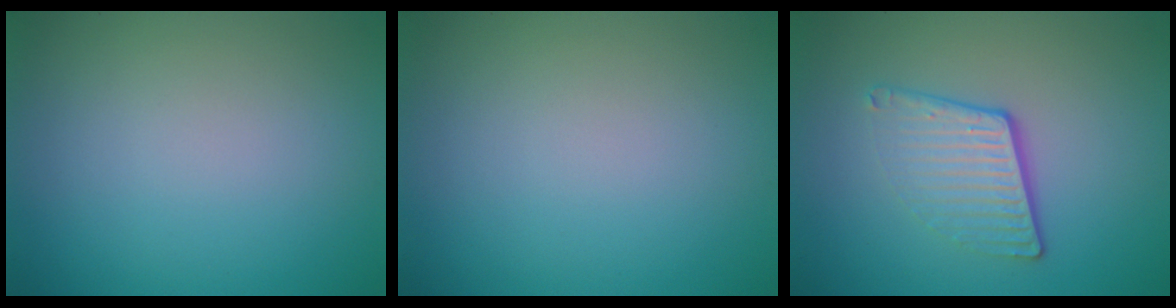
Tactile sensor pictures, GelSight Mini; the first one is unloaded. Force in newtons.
{"total": 0.0}
{"total": 4.0, "press": 2.7, "slide": 2.9}